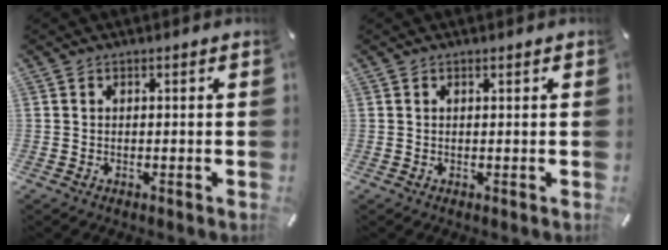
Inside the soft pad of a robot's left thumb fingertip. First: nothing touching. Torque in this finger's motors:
{"motor_torque": [-0.17, -0.11, -0.24, 0.04, -0.06]}